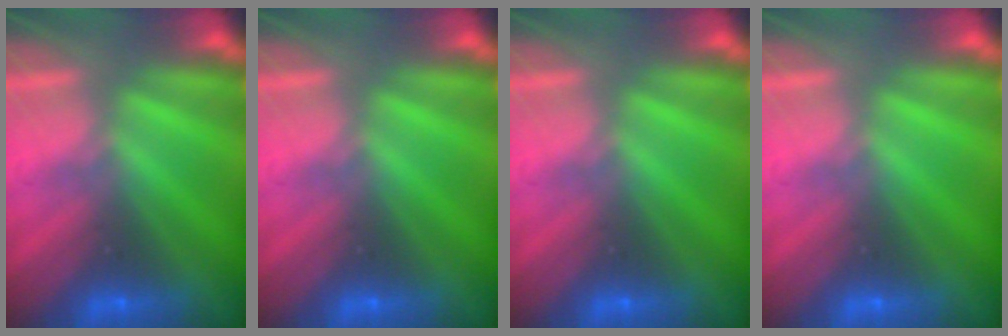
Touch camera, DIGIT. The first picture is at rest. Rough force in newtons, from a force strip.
{"total": 0.0}
{"total": 0.0}
{"total": 0.0}